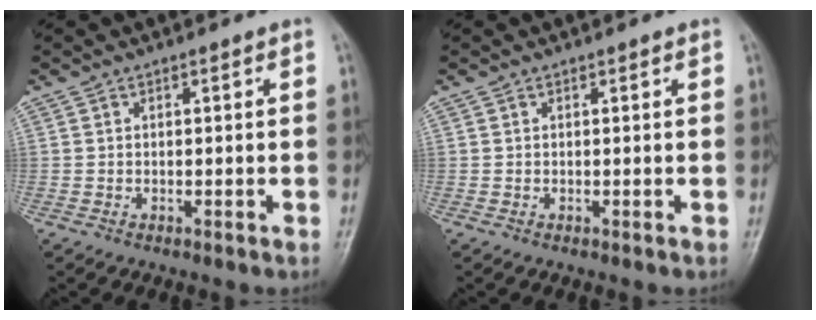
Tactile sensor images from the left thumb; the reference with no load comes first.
{"total": 0.0}